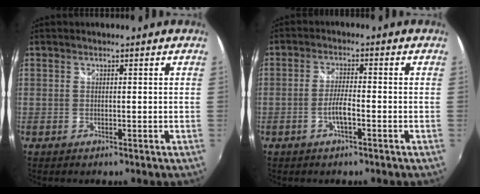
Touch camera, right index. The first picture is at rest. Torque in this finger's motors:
{"motor_torque": [0.33, -0.16, 0.18, 0.05]}